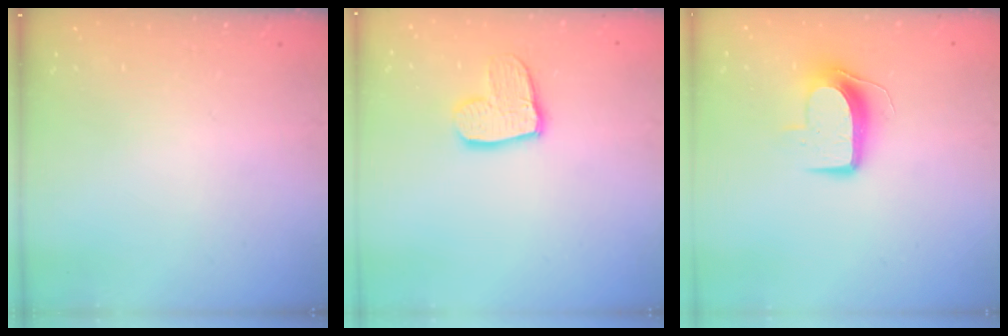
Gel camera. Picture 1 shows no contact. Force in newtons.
{"total": 11.4, "press": 11.4, "slide": 1.0}
{"total": 9.2, "press": 9.2, "slide": 0.2}